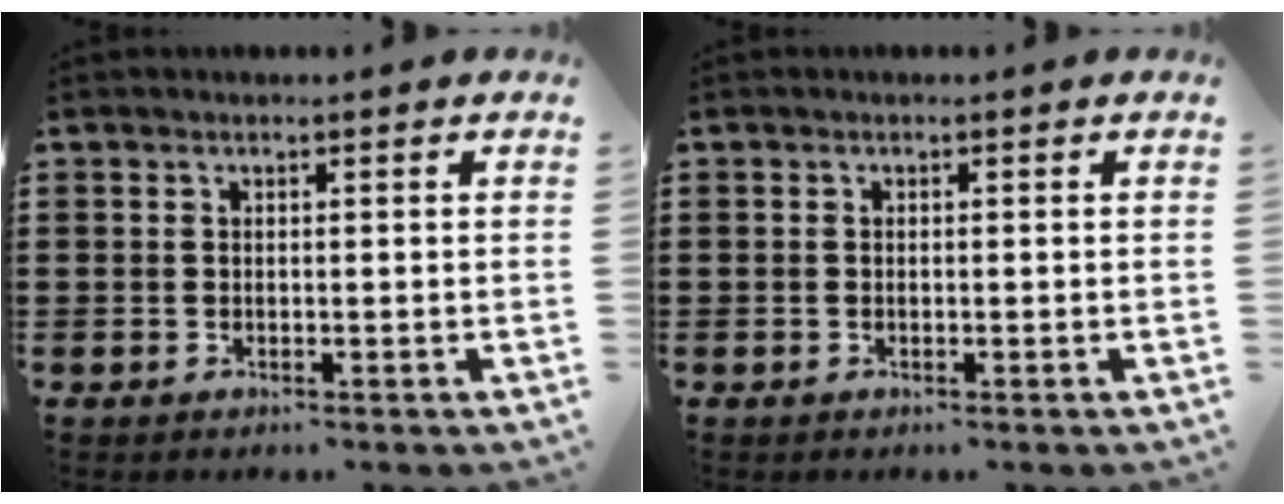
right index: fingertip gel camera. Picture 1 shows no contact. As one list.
[{"total": 0.0}]